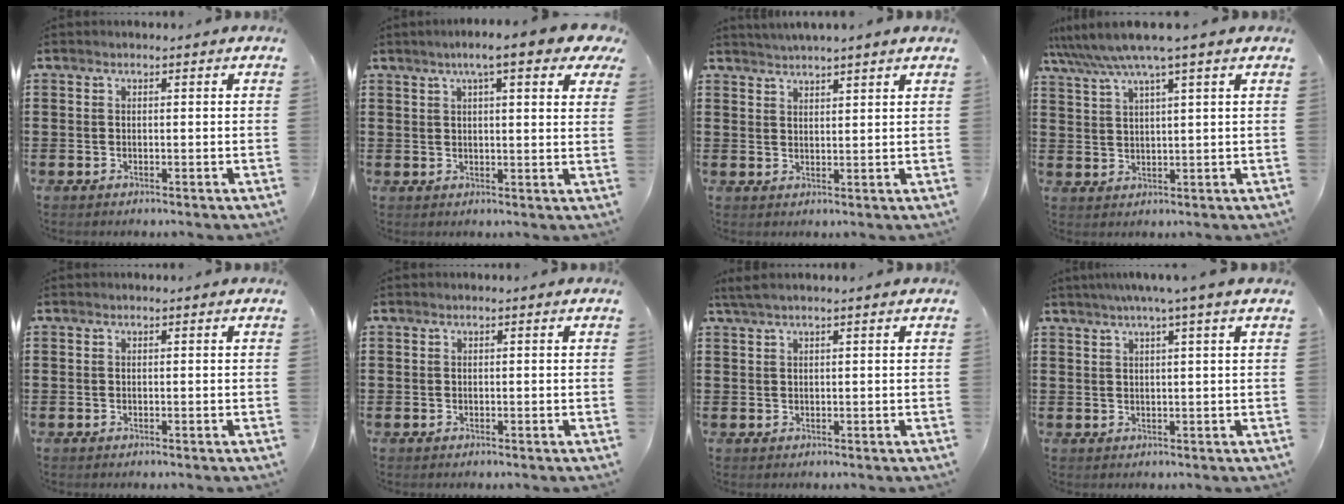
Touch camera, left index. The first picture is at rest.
{"total": 7.0, "force": [4.7, 0.7, 5.1], "torque": [-0.094, 0.000, 0.077]}
{"total": 2.3, "force": [2.3, -0.5, 0.0], "torque": [-0.006, -0.006, 0.043]}
{"total": 5.8, "force": [4.3, -0.3, 3.9], "torque": [-0.089, -0.015, 0.072]}
{"total": 0.0}
{"total": 0.0}
{"total": 1.8, "force": [1.2, -0.1, 1.3], "torque": [-0.026, -0.001, 0.024]}
{"total": 2.9, "force": [1.8, -0.7, 2.2], "torque": [-0.044, -0.002, 0.029]}